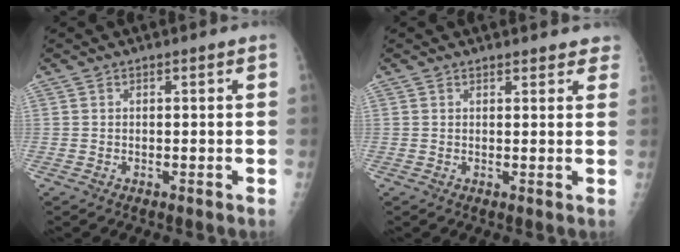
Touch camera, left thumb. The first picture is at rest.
{"total": 4.5, "force": [4.0, 1.7, 1.1], "torque": [0.021, -0.013, 0.033]}